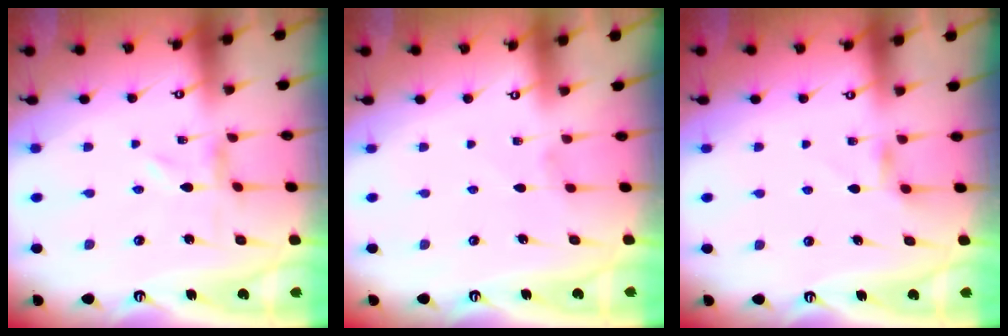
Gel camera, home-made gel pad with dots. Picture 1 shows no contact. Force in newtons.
{"total": 0.0}
{"total": 3.3, "press": 3.3, "slide": 0.5}